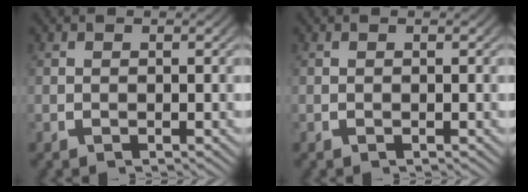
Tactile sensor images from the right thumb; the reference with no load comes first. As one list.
[{"total": 0.0}]